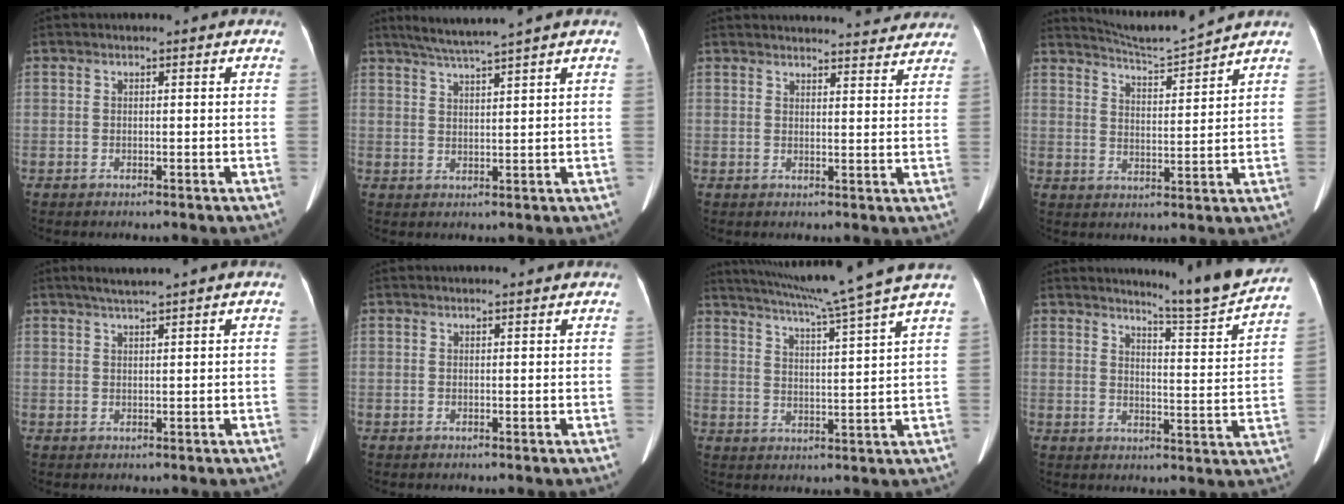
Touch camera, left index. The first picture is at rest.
{"total": 5.7, "force": [4.8, -1.5, 2.7], "torque": [-0.049, 0.008, 0.089]}
{"total": 16.3, "force": [15.6, 2.9, 3.8], "torque": [-0.035, 0.009, 0.179]}
{"total": 7.4, "force": [7.1, -1.9, 0.7], "torque": [-0.031, -0.011, 0.129]}
{"total": 2.6, "force": [2.1, -0.6, 1.4], "torque": [-0.028, 0.006, 0.042]}
{"total": 2.5, "force": [2.4, 0.1, 0.6], "torque": [-0.009, 0.020, 0.030]}
{"total": 15.1, "force": [12.7, -2.9, 7.6], "torque": [-0.133, -0.023, 0.178]}
{"total": 10.9, "force": [10.4, -1.7, 2.7], "torque": [-0.050, -0.051, 0.137]}